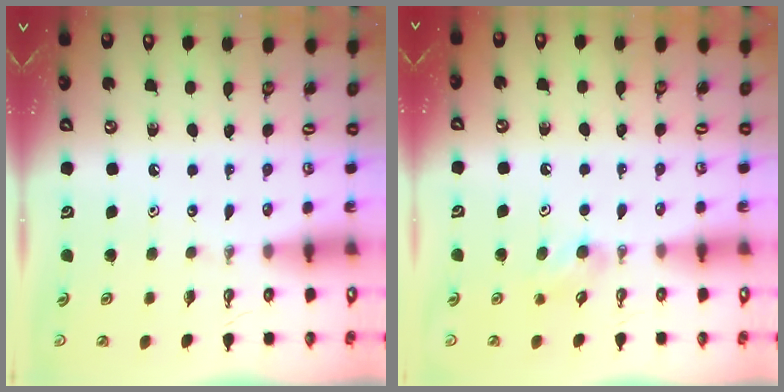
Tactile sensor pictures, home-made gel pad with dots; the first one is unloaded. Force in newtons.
{"total": 5.3, "press": 5.1, "slide": 1.4}